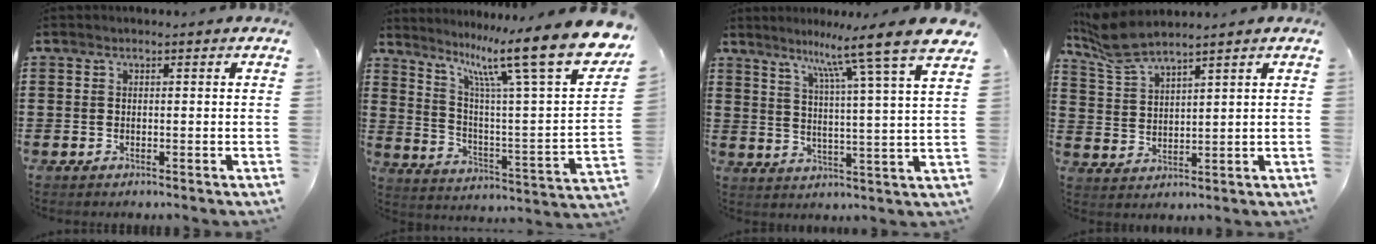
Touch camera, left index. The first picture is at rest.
{"total": 16.2, "force": [11.1, 1.4, 11.8], "torque": [-0.221, -0.071, 0.171]}
{"total": 10.0, "force": [7.9, -1.2, 5.9], "torque": [-0.113, -0.061, 0.118]}
{"total": 6.0, "force": [5.2, 0.6, 3.0], "torque": [-0.074, -0.013, 0.094]}